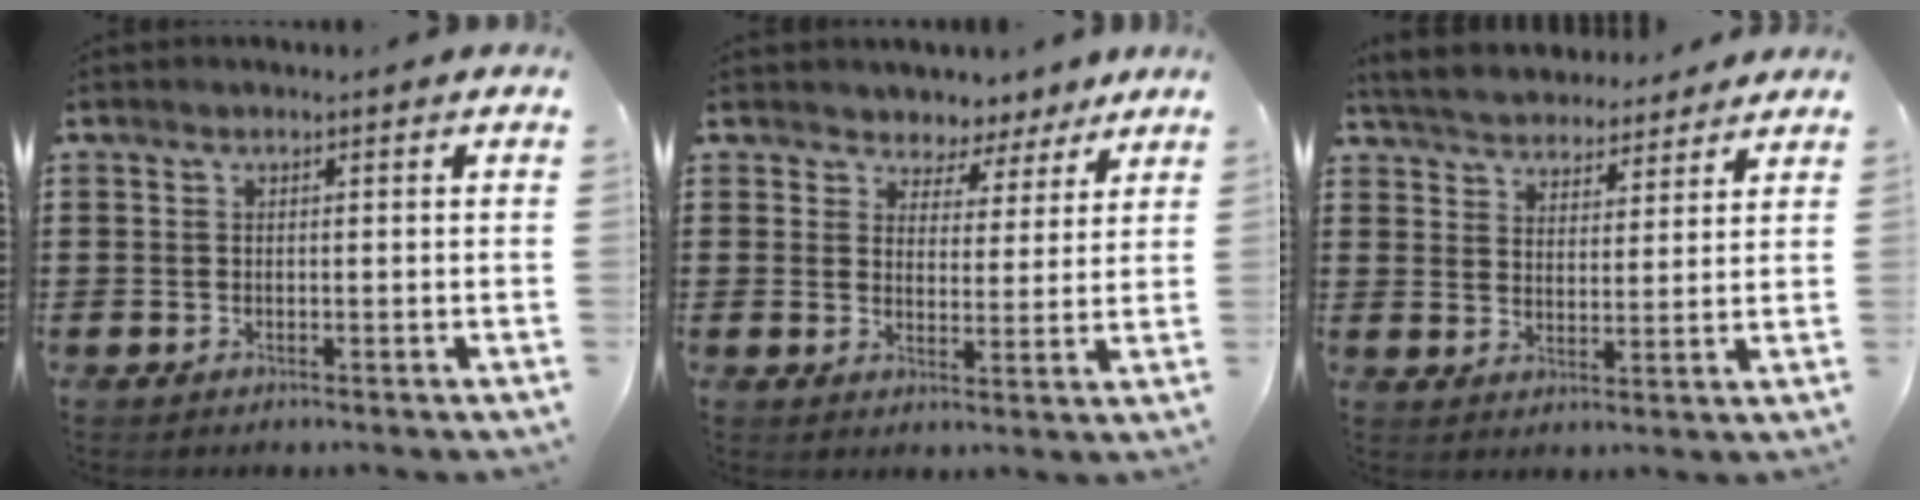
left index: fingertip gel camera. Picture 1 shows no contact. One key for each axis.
{"total": 4.1, "fx": 3.4, "fy": 2.2, "fz": -0.1, "tx": -0.014, "ty": -0.017, "tz": 0.058}
{"total": 4.5, "fx": 4.5, "fy": 0.8, "fz": 0.1, "tx": -0.026, "ty": -0.022, "tz": 0.078}